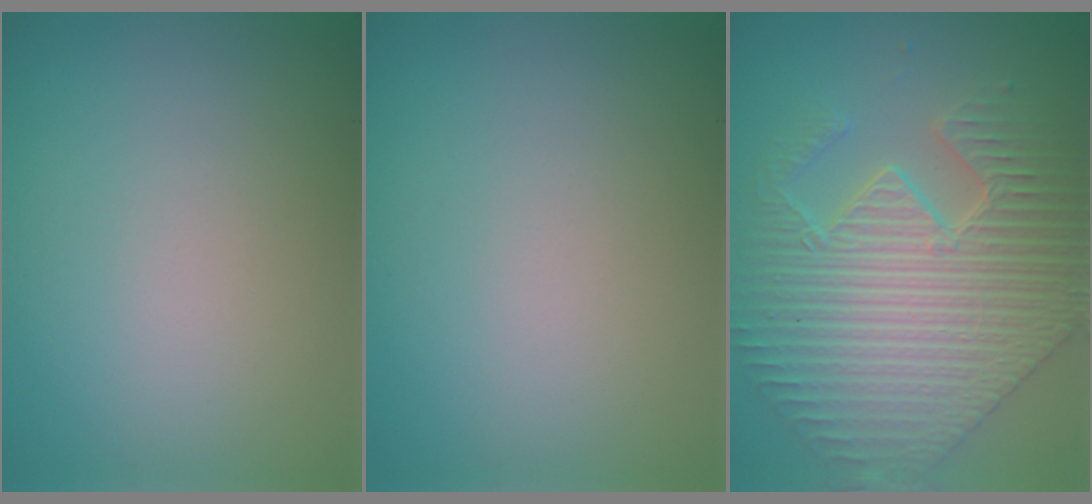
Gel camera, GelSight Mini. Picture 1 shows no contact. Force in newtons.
{"total": 0.0}
{"total": 7.0, "press": 5.8, "slide": 3.9}